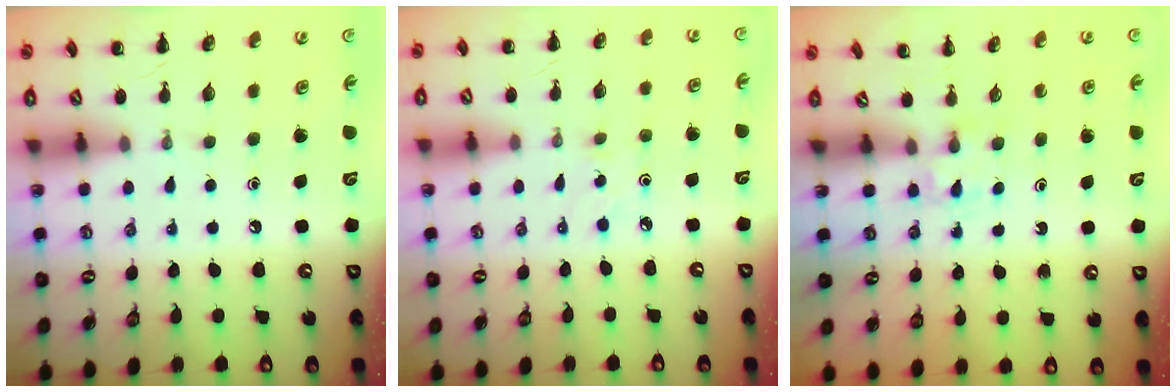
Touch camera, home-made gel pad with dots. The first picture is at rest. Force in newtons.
{"total": 2.1, "press": 2.0, "slide": 0.7}
{"total": 1.4, "press": 1.2, "slide": 0.8}